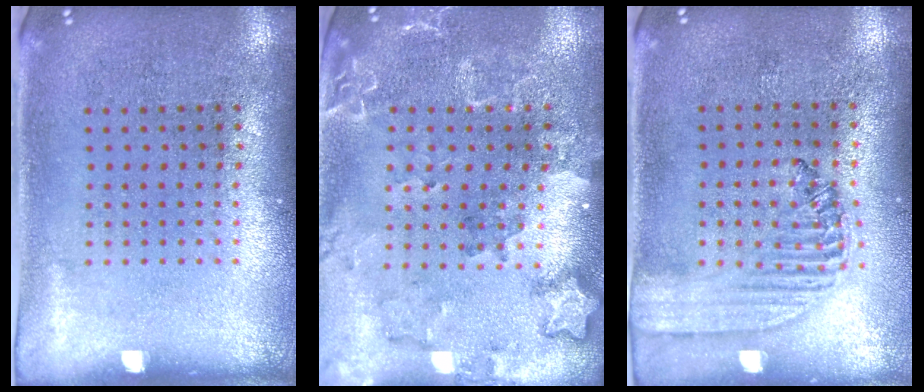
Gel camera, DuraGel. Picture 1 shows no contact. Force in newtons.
{"total": 2.0, "press": 1.9, "slide": 0.5}
{"total": 1.5, "press": 1.4, "slide": 0.6}